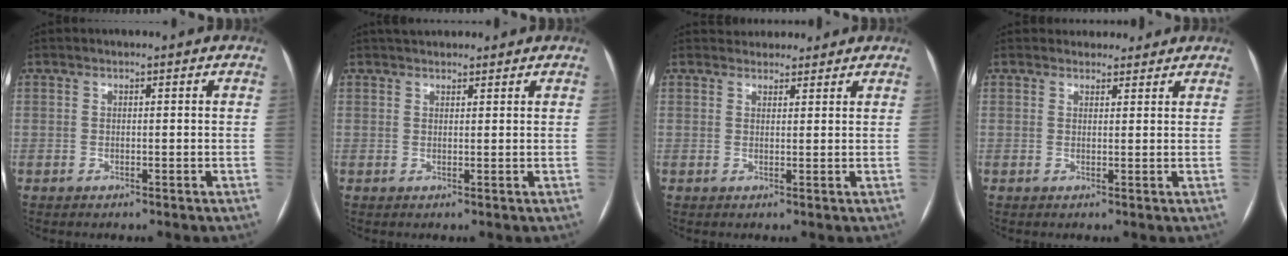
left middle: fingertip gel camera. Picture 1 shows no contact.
{"total": 4.6, "force": [4.1, 1.5, 1.5], "torque": [-0.016, 0.035, 0.058]}
{"total": 4.5, "force": [4.2, 1.8, 0.4], "torque": [0.003, 0.019, 0.054]}
{"total": 3.8, "force": [3.5, 1.6, 0.1], "torque": [0.007, 0.010, 0.041]}